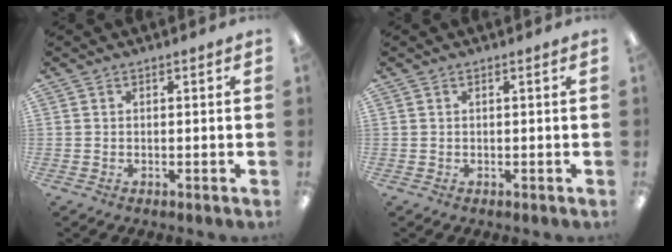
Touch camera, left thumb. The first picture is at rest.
{"total": 0.0}